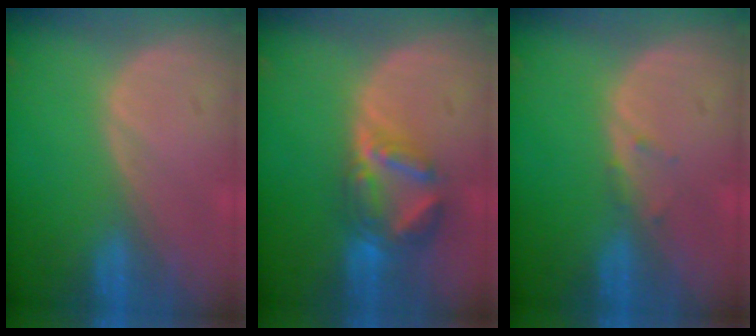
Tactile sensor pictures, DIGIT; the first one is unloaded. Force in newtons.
{"total": 7.1, "press": 6.2, "slide": 3.6}
{"total": 0.8, "press": 0.8, "slide": 0.2}